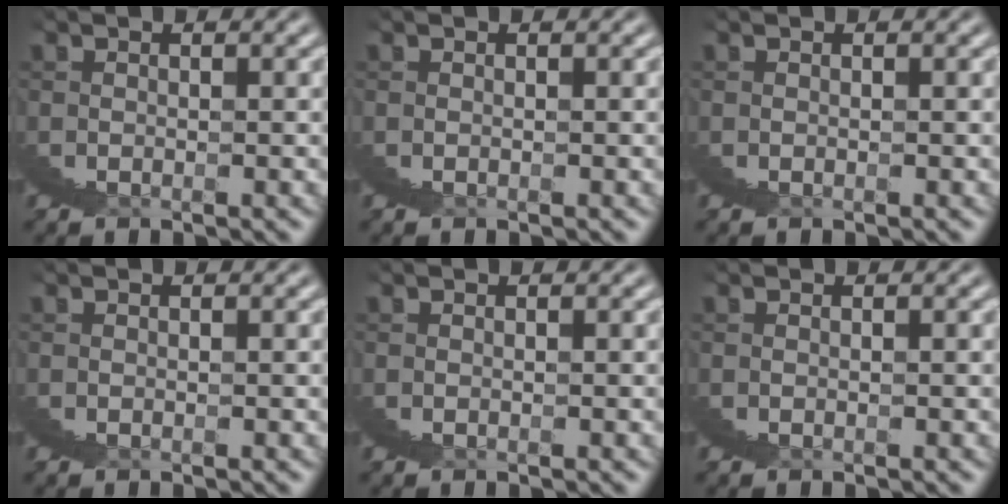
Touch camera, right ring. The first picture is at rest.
{"total": 0.0}
{"total": 0.0}
{"total": 0.0}
{"total": 0.0}
{"total": 0.0}